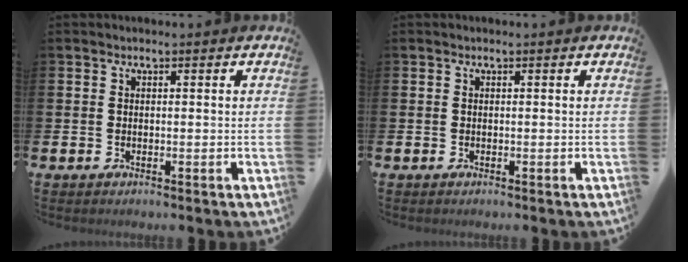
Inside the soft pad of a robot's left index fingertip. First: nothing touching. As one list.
[{"total": 0.0}]